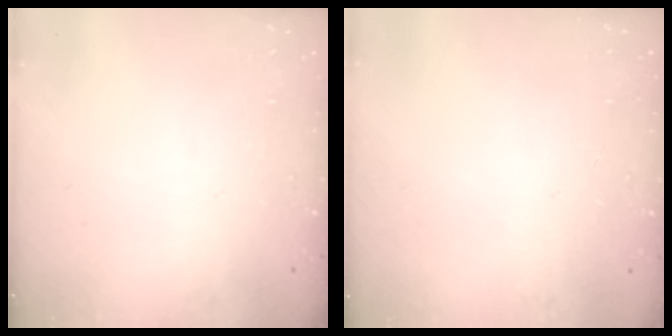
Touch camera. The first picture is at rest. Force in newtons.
{"total": 0.7, "press": 0.3, "slide": 0.7}